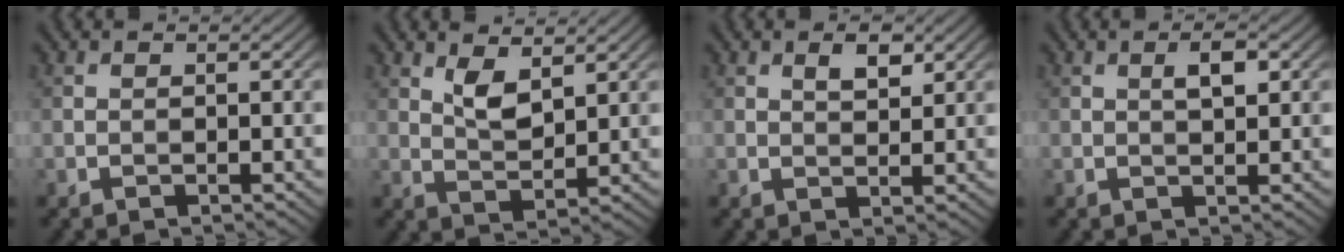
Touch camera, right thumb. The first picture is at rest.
{"total": 4.0, "force": [2.3, 1.6, 2.9], "torque": [-0.063, -0.008, 0.047]}
{"total": 2.6, "force": [1.3, 1.1, 1.9], "torque": [-0.030, -0.001, 0.024]}
{"total": 2.5, "force": [0.8, 0.7, 2.2], "torque": [-0.038, 0.003, 0.012]}